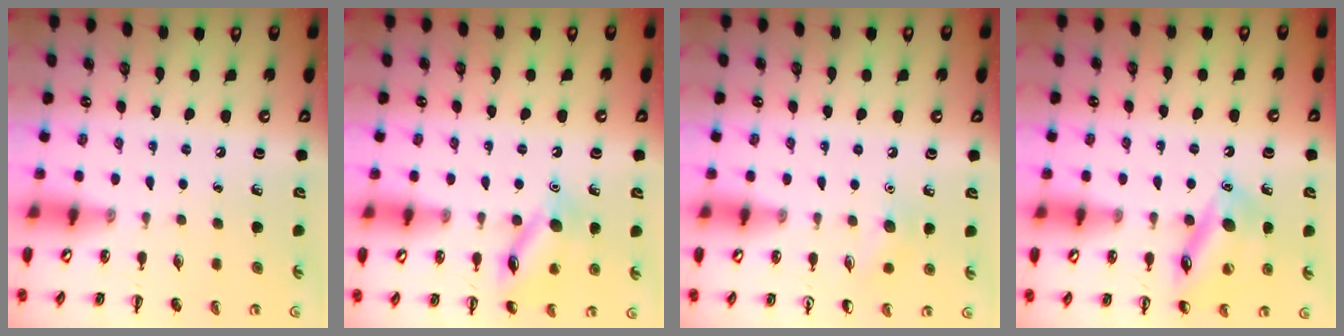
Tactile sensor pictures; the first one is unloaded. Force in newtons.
{"total": 12.1, "press": 12.0, "slide": 0.6}
{"total": 6.7, "press": 6.4, "slide": 2.1}
{"total": 14.5, "press": 14.4, "slide": 1.7}